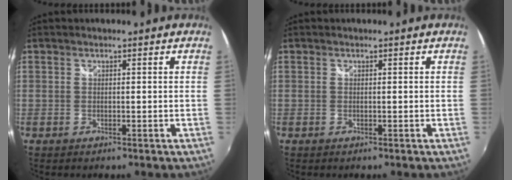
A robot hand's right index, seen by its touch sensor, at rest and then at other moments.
{"total": 0.0}